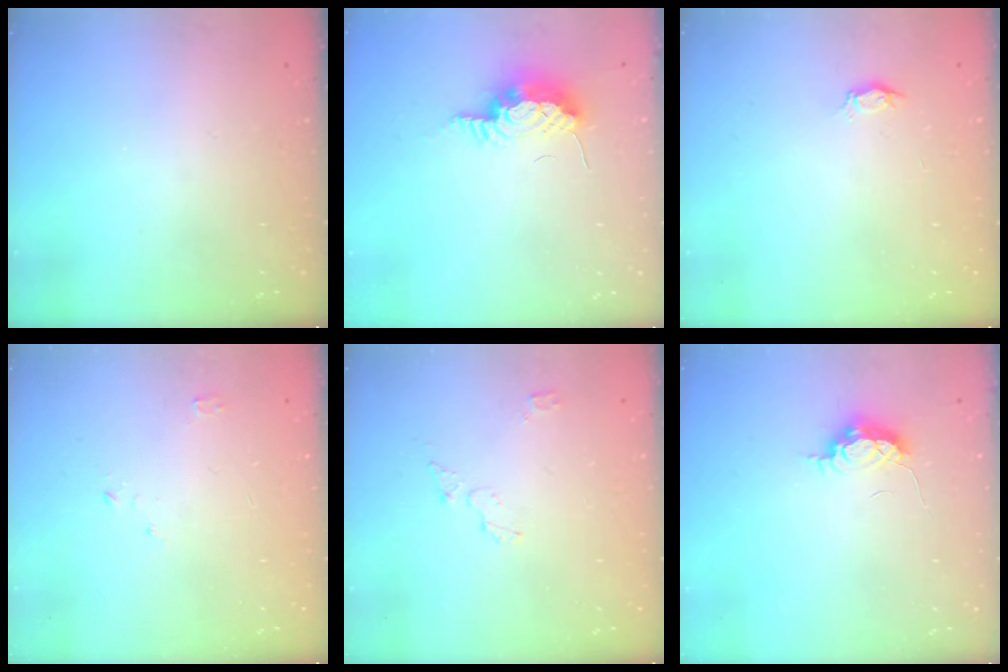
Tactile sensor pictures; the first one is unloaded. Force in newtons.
{"total": 9.6, "press": 9.1, "slide": 3.1}
{"total": 2.8, "press": 2.8, "slide": 0.3}
{"total": 2.5, "press": 2.5, "slide": 0.3}
{"total": 3.7, "press": 3.7, "slide": 0.4}
{"total": 6.0, "press": 5.7, "slide": 1.9}